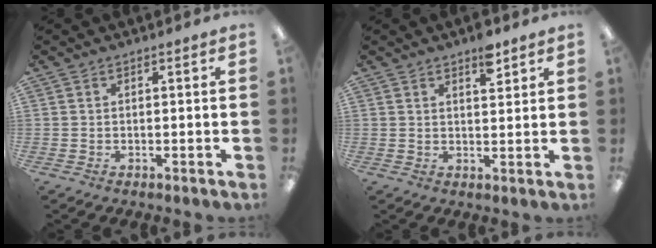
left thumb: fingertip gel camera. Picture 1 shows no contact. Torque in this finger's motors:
{"motor_torque": [0.67, 0.23, 0.49, -0.10, 0.03]}